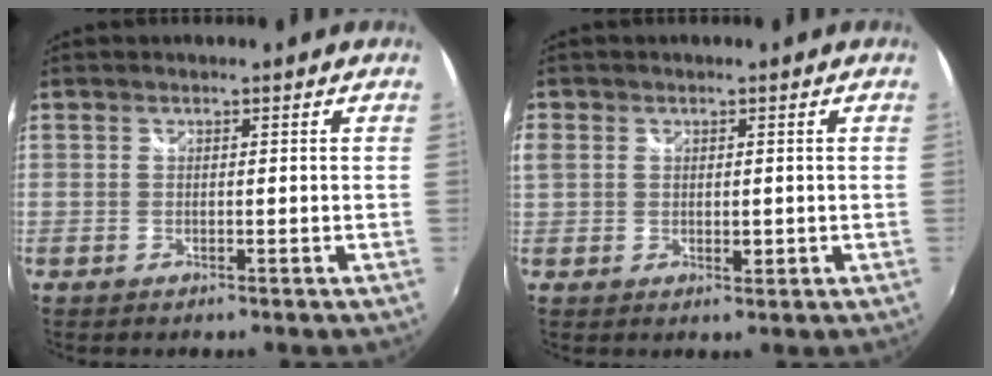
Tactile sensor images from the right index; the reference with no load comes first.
{"total": 4.9, "force": [0.7, 3.9, 3.0], "torque": [-0.057, -0.001, 0.012]}